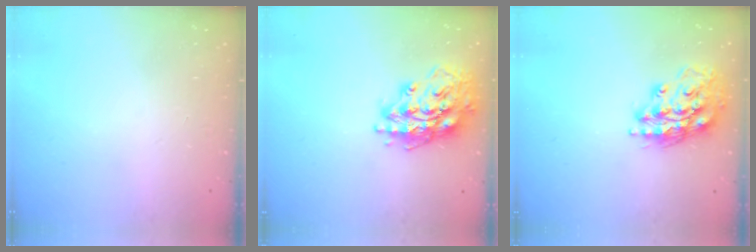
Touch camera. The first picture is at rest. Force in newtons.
{"total": 17.5, "press": 17.5, "slide": 0.9}
{"total": 15.9, "press": 15.7, "slide": 2.2}